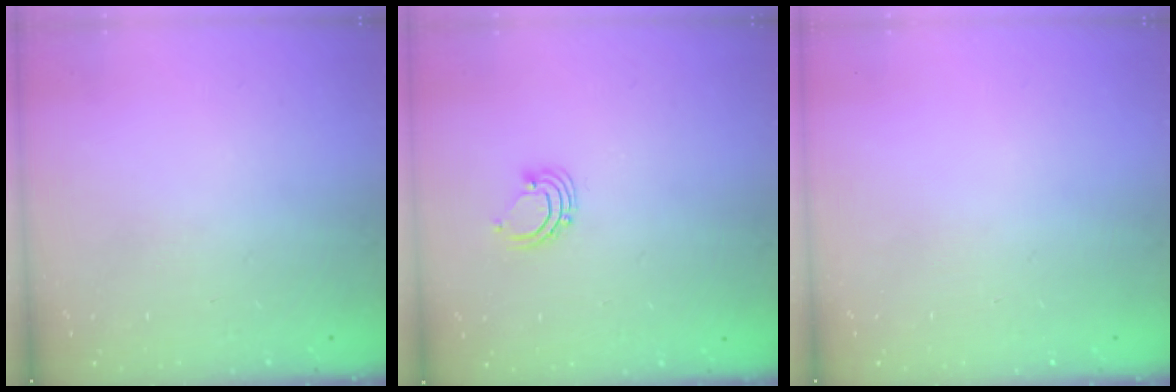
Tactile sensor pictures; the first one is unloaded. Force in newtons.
{"total": 2.9, "press": 2.9, "slide": 0.2}
{"total": 0.0}